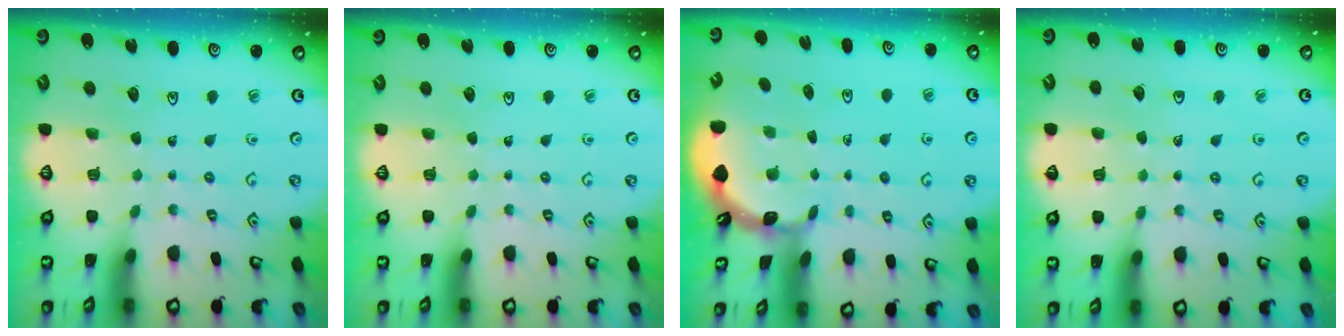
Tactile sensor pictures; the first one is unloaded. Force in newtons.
{"total": 0.0}
{"total": 1.8, "press": 1.8, "slide": 0.2}
{"total": 4.6, "press": 4.4, "slide": 1.5}